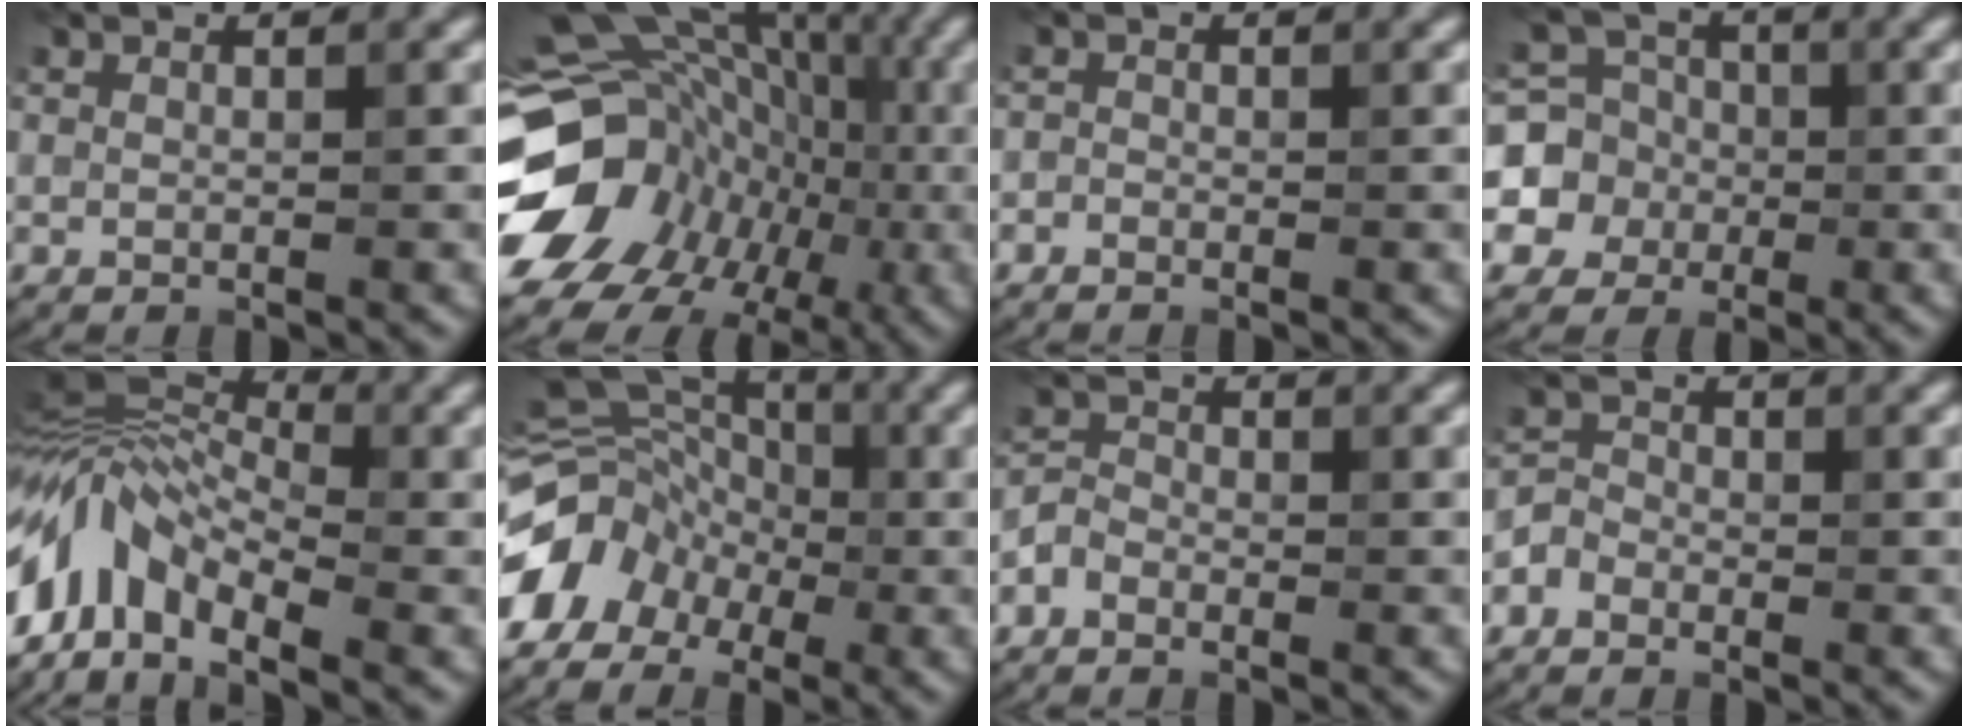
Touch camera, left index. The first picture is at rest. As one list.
[{"total": 17.2, "force": [-3.0, 13.7, 9.9], "torque": [-0.162, 0.009, -0.034]}, {"total": 0.7, "force": [-0.5, 0.4, 0.2], "torque": [0.001, -0.002, -0.013]}, {"total": 6.4, "force": [-0.7, 6.1, 1.6], "torque": [-0.024, 0.020, -0.041]}, {"total": 8.7, "force": [-3.4, 4.9, 6.4], "torque": [-0.114, 0.018, -0.087]}, {"total": 9.3, "force": [-3.9, 7.3, 4.1], "torque": [-0.056, 0.000, -0.072]}, {"total": 1.8, "force": [-1.2, 1.1, 0.7], "torque": [-0.011, 0.004, -0.032]}, {"total": 1.8, "force": [-1.2, 1.3, 0.6], "torque": [0.001, 0.008, -0.029]}]